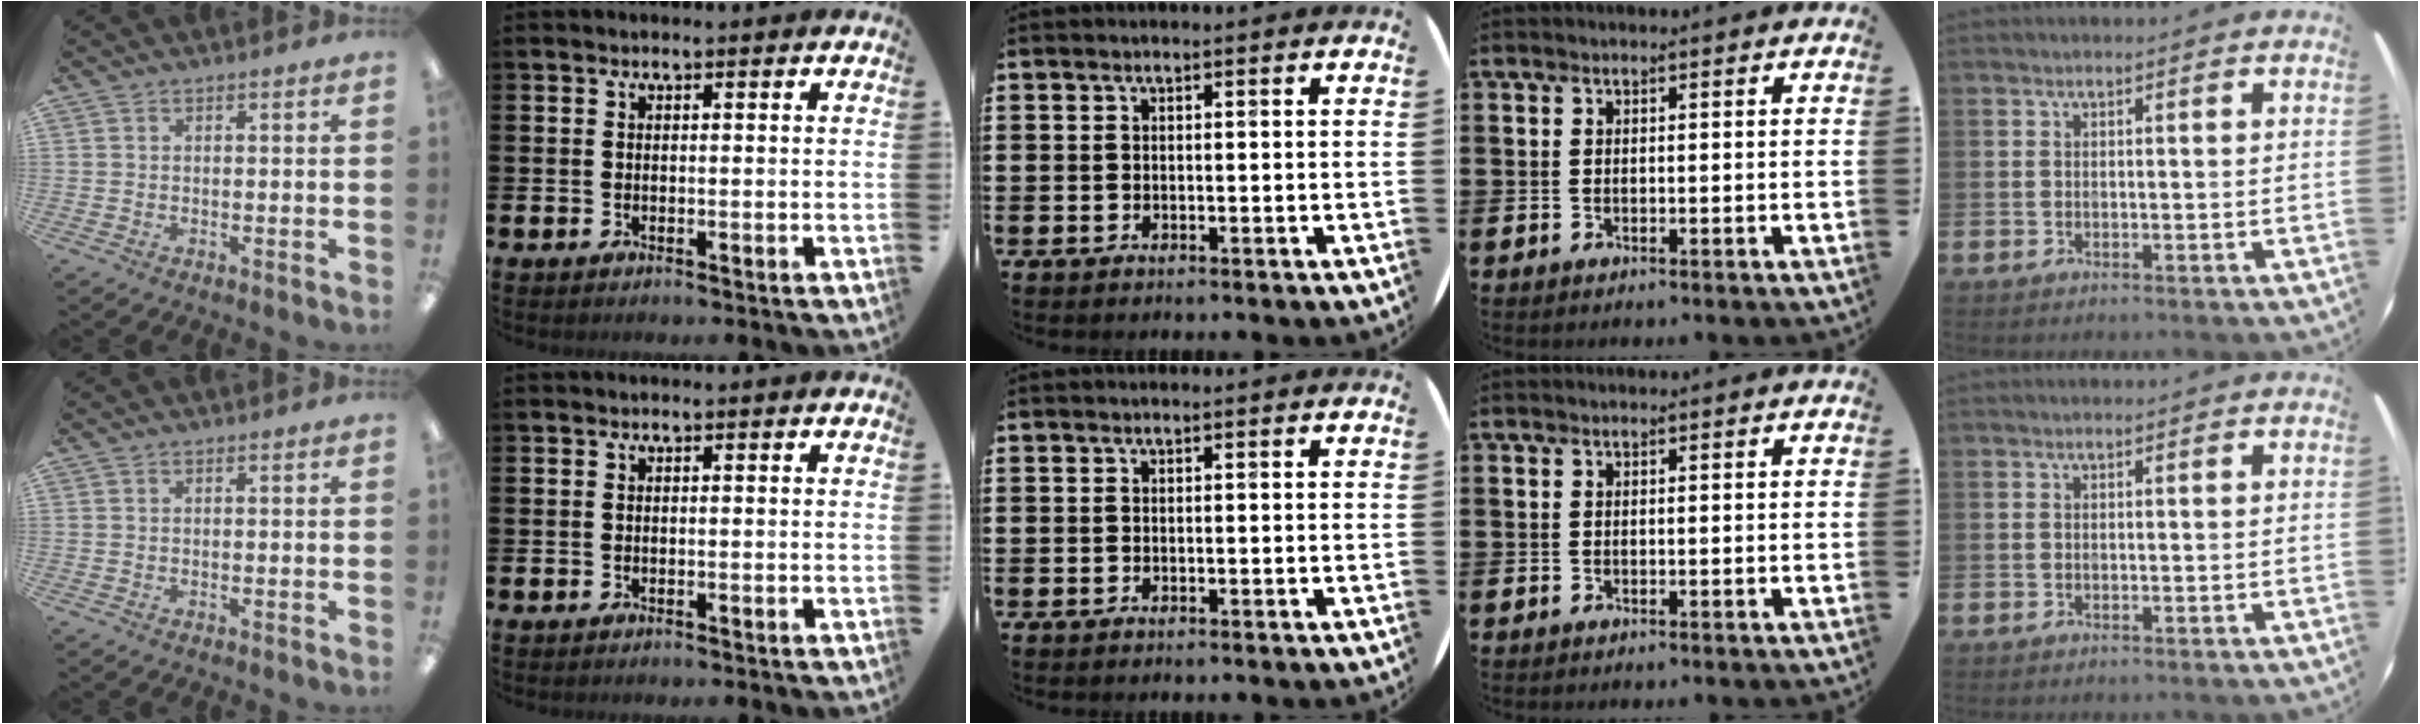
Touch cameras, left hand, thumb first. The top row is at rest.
{}